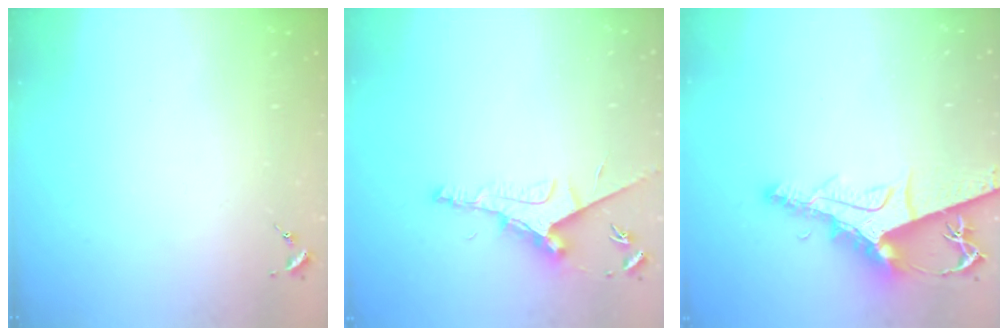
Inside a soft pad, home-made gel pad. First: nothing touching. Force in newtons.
{"total": 9.7, "press": 9.6, "slide": 1.1}
{"total": 12.6, "press": 12.5, "slide": 1.1}